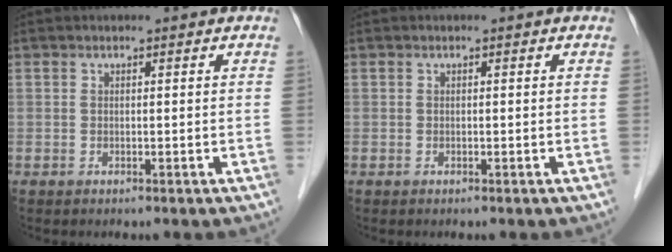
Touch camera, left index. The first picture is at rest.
{"total": 0.0}